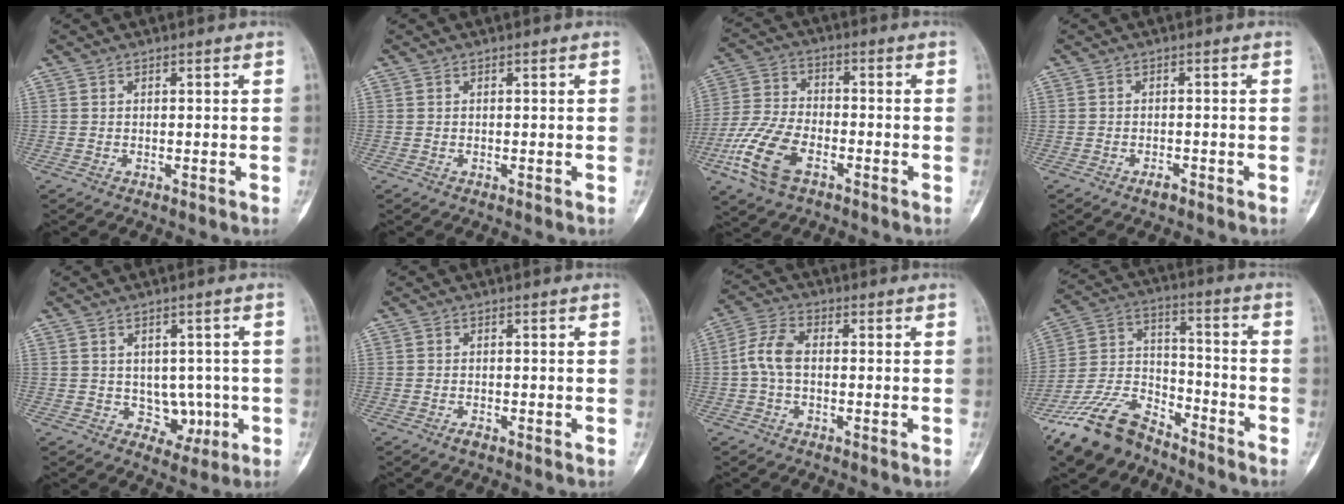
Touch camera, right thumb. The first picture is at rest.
{"total": 0.0}
{"total": 12.6, "force": [-5.8, 6.8, 8.9], "torque": [-0.194, 0.016, -0.115]}
{"total": 1.5, "force": [-1.1, 0.6, 0.9], "torque": [-0.016, 0.004, -0.020]}
{"total": 5.2, "force": [-0.7, 4.2, 3.0], "torque": [-0.002, 0.004, -0.002]}
{"total": 1.1, "force": [-0.7, 0.4, 0.7], "torque": [-0.014, -0.002, -0.016]}
{"total": 6.0, "force": [-0.5, 3.5, 4.8], "torque": [-0.104, 0.018, -0.018]}
{"total": 15.4, "force": [-12.2, 7.1, 6.2], "torque": [-0.109, 0.077, -0.231]}